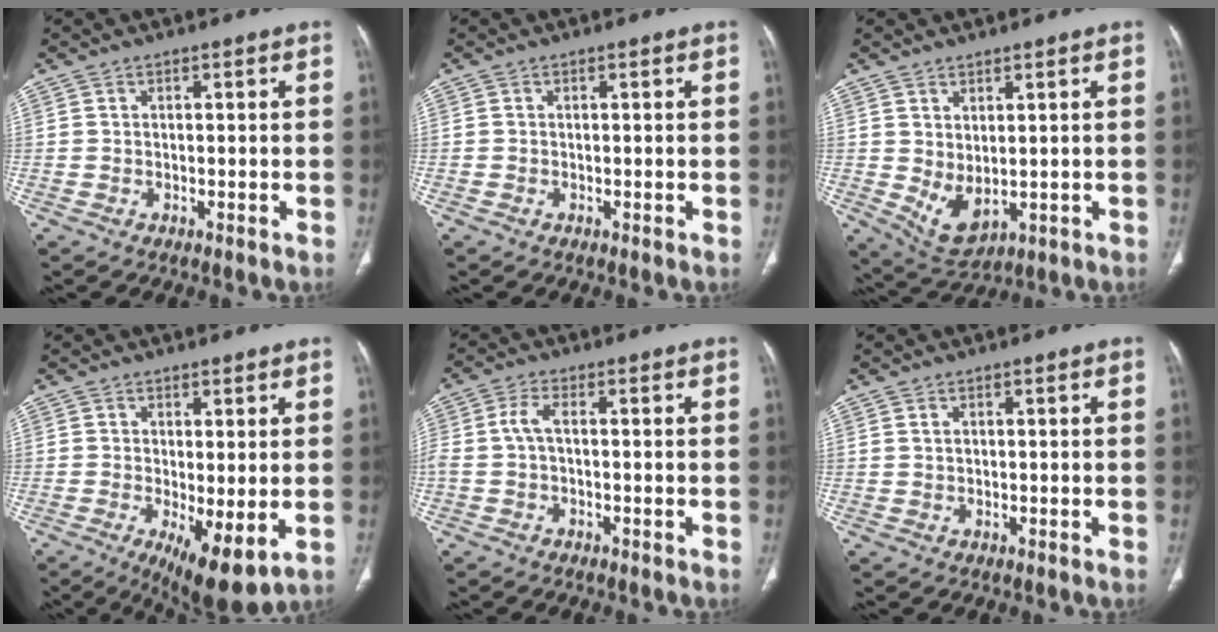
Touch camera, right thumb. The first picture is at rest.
{"total": 0.0}
{"total": 6.4, "force": [0.1, 3.5, 5.3], "torque": [-0.086, -0.011, 0.026]}
{"total": 9.3, "force": [-2.1, 3.3, 8.5], "torque": [-0.135, -0.021, -0.021]}
{"total": 3.4, "force": [-0.3, 1.3, 3.1], "torque": [-0.080, 0.009, -0.011]}
{"total": 0.7, "force": [0.3, 0.4, 0.5], "torque": [-0.010, 0.001, 0.006]}